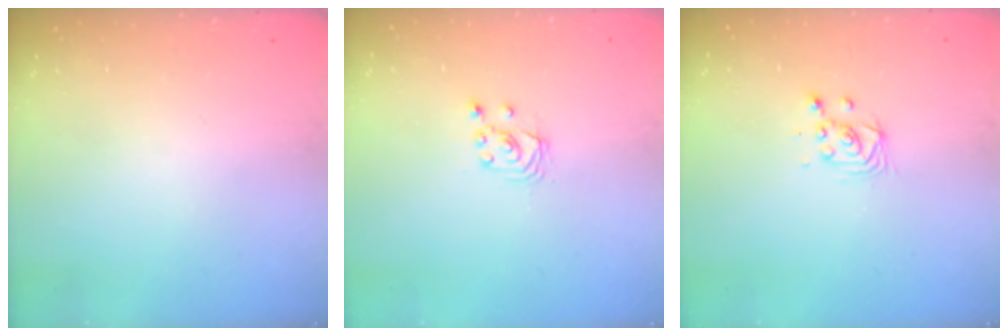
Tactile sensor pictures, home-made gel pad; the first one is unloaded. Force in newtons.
{"total": 2.5, "press": 2.5, "slide": 0.3}
{"total": 3.3, "press": 3.3, "slide": 0.4}